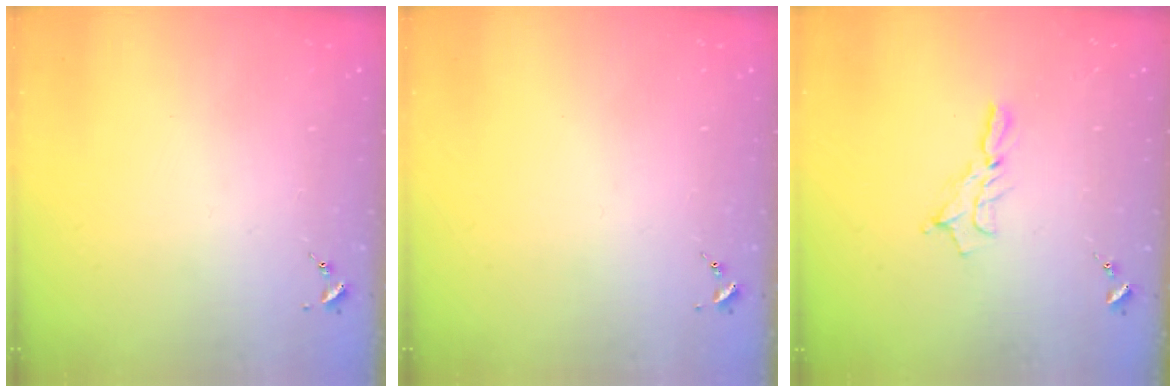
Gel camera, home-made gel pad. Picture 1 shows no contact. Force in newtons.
{"total": 0.0}
{"total": 8.7, "press": 8.6, "slide": 0.6}